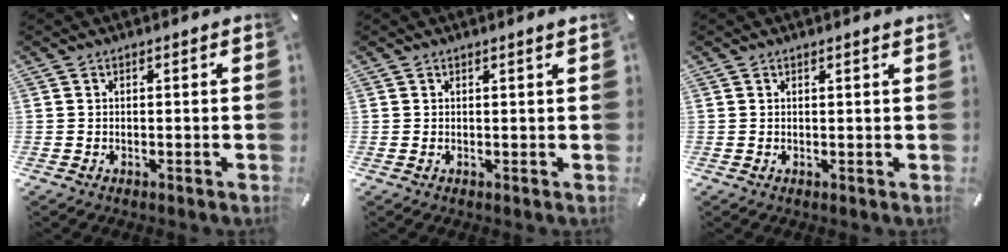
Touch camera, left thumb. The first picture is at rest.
{"total": 1.1, "force": [0.6, 0.0, 1.0], "torque": [-0.017, -0.003, 0.010]}
{"total": 0.9, "force": [0.7, 0.0, 0.7], "torque": [-0.012, -0.002, 0.012]}